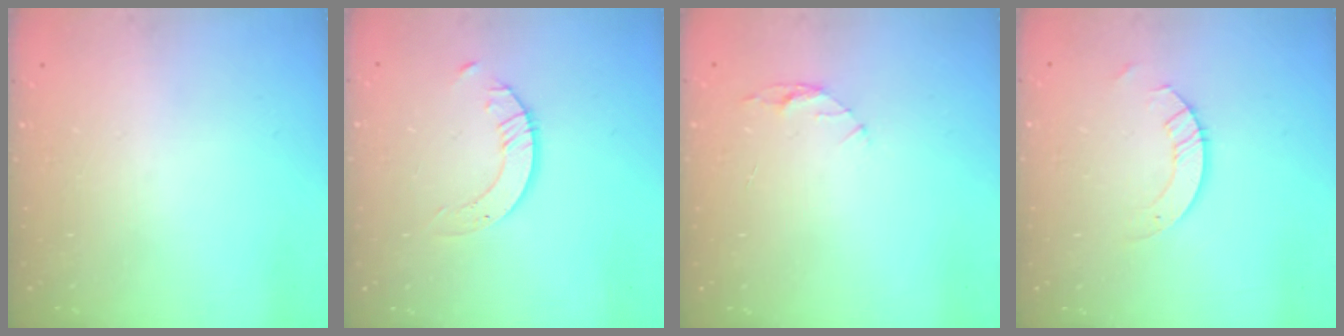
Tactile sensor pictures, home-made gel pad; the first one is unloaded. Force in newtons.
{"total": 2.1, "press": 2.1, "slide": 0.2}
{"total": 4.3, "press": 4.3, "slide": 0.5}
{"total": 3.5, "press": 3.5, "slide": 0.3}